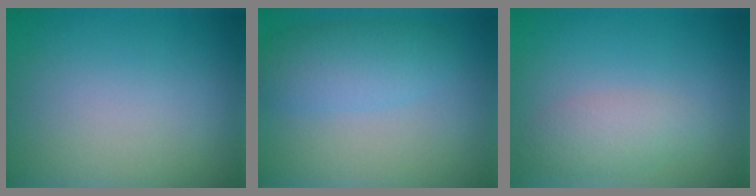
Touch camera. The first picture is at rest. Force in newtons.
{"total": 4.0, "press": 4.0, "slide": 0.1}
{"total": 2.5, "press": 2.5, "slide": 0.2}